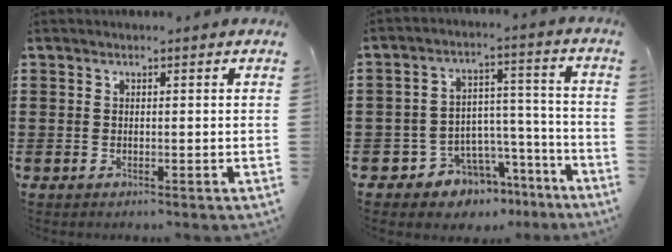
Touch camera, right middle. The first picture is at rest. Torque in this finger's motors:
{"motor_torque": [2.14, 0.00, 0.15, 0.02]}